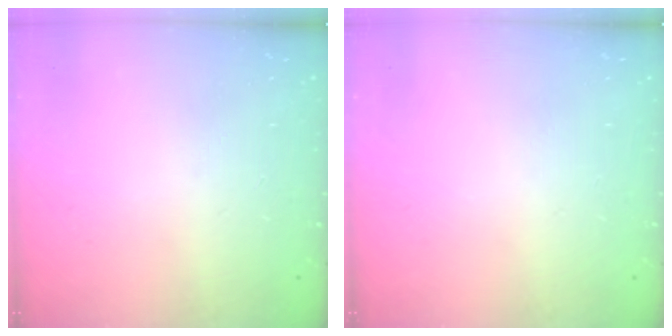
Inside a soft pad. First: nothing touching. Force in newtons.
{"total": 0.0}